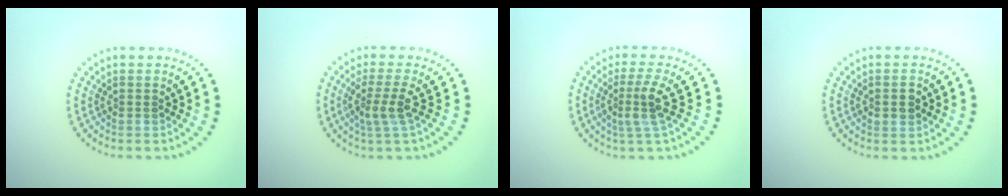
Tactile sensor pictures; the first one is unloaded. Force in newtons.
{"total": 2.7, "press": 2.0, "slide": 1.8}
{"total": 3.1, "press": 2.3, "slide": 2.2}
{"total": 1.6, "press": 1.6, "slide": 0.2}